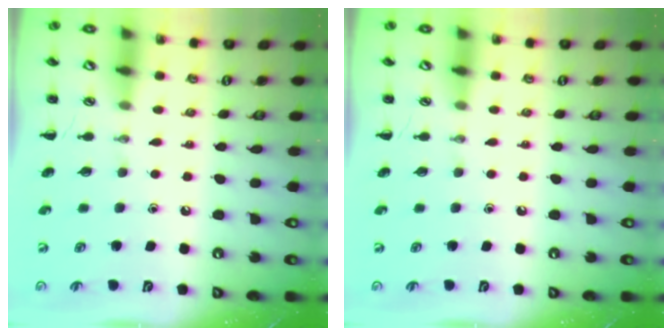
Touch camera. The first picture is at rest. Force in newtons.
{"total": 0.0}